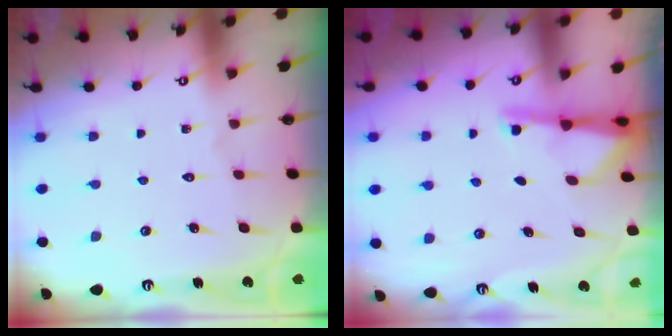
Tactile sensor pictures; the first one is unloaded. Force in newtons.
{"total": 2.9, "press": 2.8, "slide": 0.5}